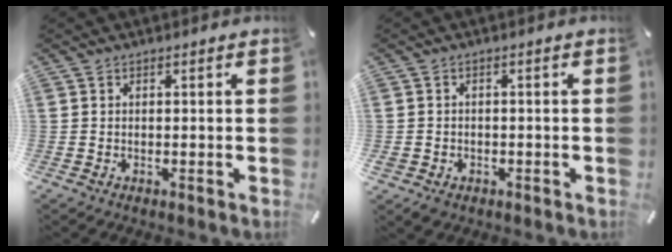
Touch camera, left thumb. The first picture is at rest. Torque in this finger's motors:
{"motor_torque": [0.04, 0.12, 0.26, 0.22, 0.11]}